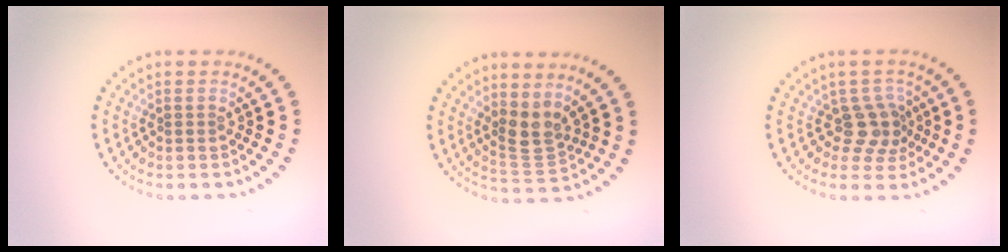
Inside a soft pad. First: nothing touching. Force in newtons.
{"total": 2.7, "press": 2.1, "slide": 1.7}
{"total": 2.9, "press": 2.2, "slide": 1.8}